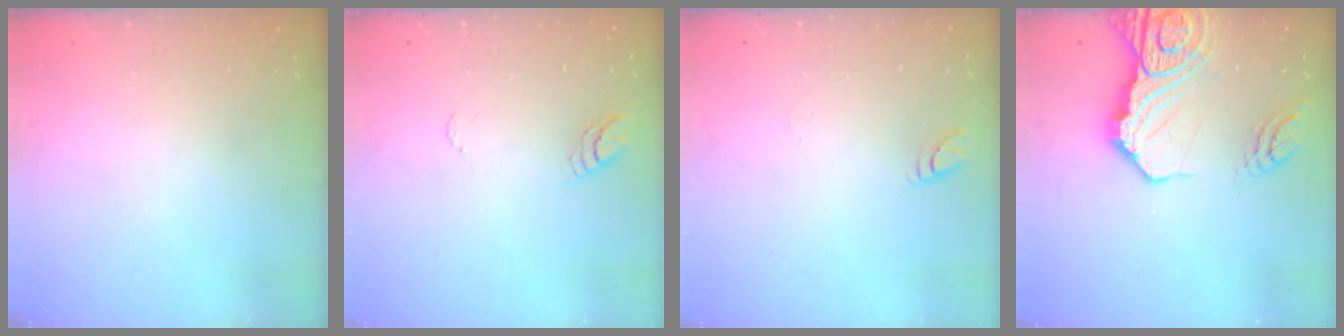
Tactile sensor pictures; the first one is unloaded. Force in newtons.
{"total": 3.6, "press": 3.6, "slide": 0.2}
{"total": 5.1, "press": 5.0, "slide": 0.5}
{"total": 19.4, "press": 19.2, "slide": 2.3}